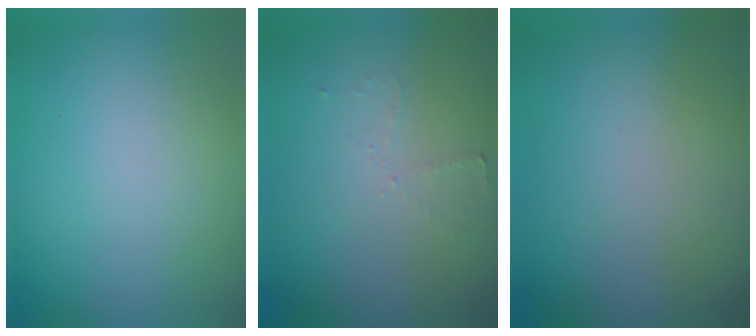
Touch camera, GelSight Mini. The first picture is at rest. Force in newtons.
{"total": 1.2, "press": 1.1, "slide": 0.3}
{"total": 0.0}